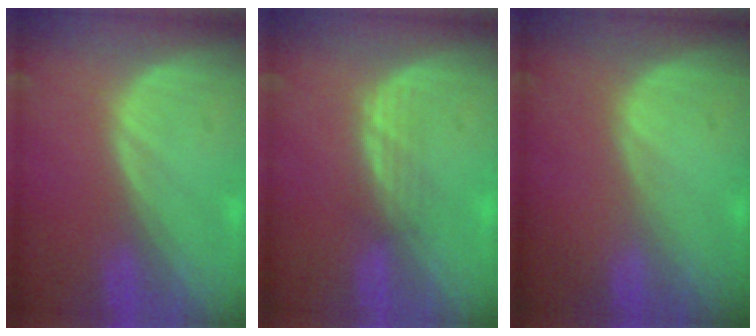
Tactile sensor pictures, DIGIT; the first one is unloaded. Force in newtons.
{"total": 2.1, "press": 2.1, "slide": 0.2}
{"total": 0.0}